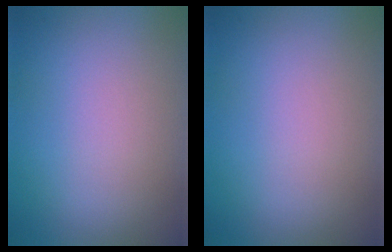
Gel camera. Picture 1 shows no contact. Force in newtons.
{"total": 0.0}